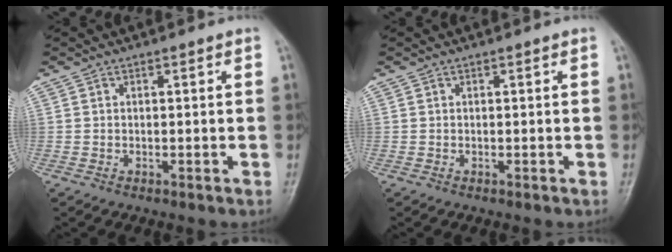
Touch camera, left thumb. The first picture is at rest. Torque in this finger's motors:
{"motor_torque": [-0.01, 0.01, 0.00, 0.01, 0.00]}